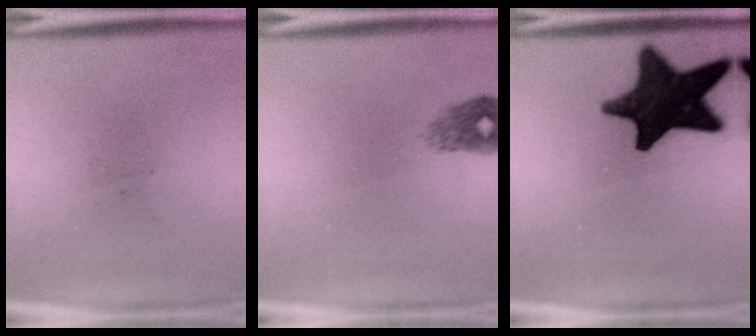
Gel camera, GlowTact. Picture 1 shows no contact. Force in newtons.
{"total": 2.1}
{"total": 17.0}